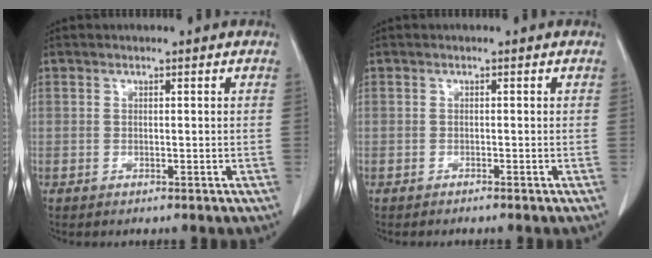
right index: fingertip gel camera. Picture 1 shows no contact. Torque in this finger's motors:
{"motor_torque": [-0.10, -0.08, -0.03, -0.04]}